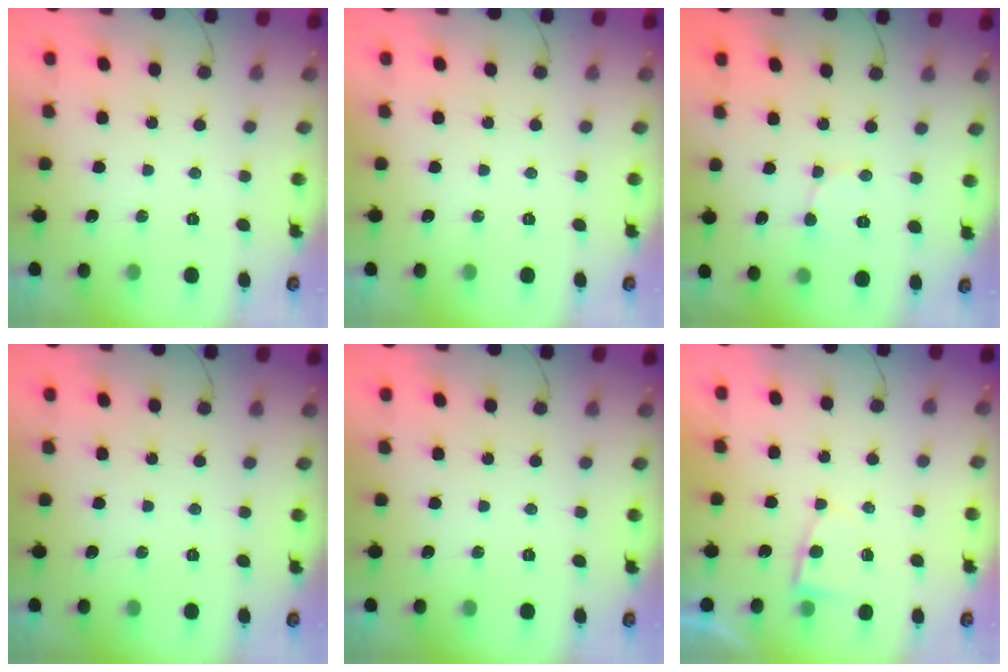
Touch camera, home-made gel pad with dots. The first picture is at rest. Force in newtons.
{"total": 0.0}
{"total": 1.6, "press": 1.6, "slide": 0.1}
{"total": 0.0}
{"total": 0.0}
{"total": 4.0, "press": 4.0, "slide": 0.4}